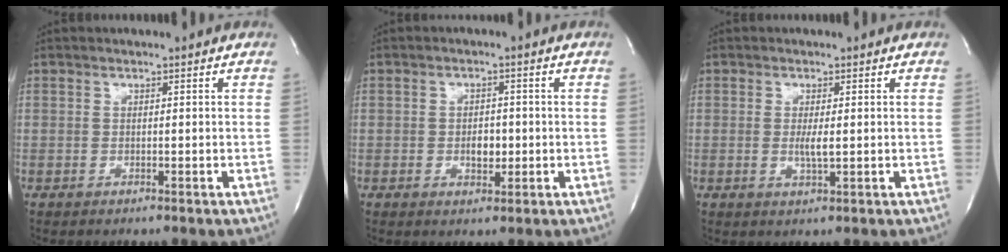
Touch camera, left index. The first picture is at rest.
{"total": 2.9, "force": [-0.5, 1.7, 2.3], "torque": [-0.036, 0.002, -0.003]}
{"total": 2.3, "force": [0.0, 0.2, 2.2], "torque": [-0.047, -0.005, 0.002]}